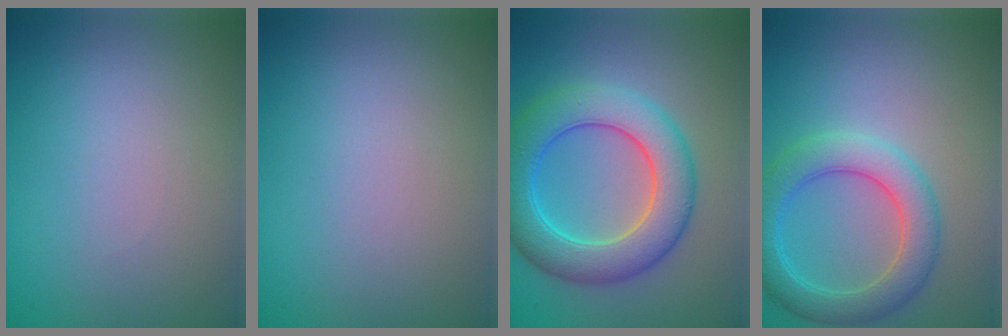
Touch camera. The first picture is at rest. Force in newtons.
{"total": 0.0}
{"total": 7.6, "press": 7.6, "slide": 0.0}
{"total": 4.8, "press": 4.8, "slide": 0.2}